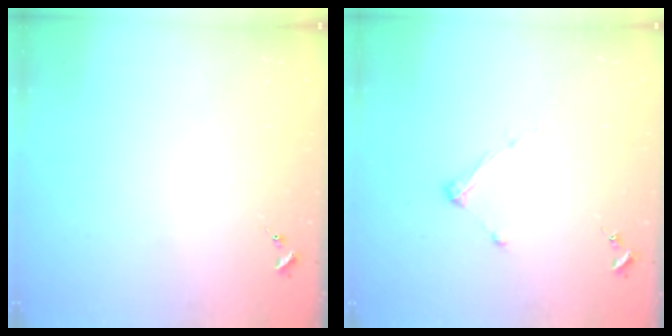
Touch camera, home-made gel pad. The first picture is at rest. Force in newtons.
{"total": 3.4, "press": 3.4, "slide": 0.4}